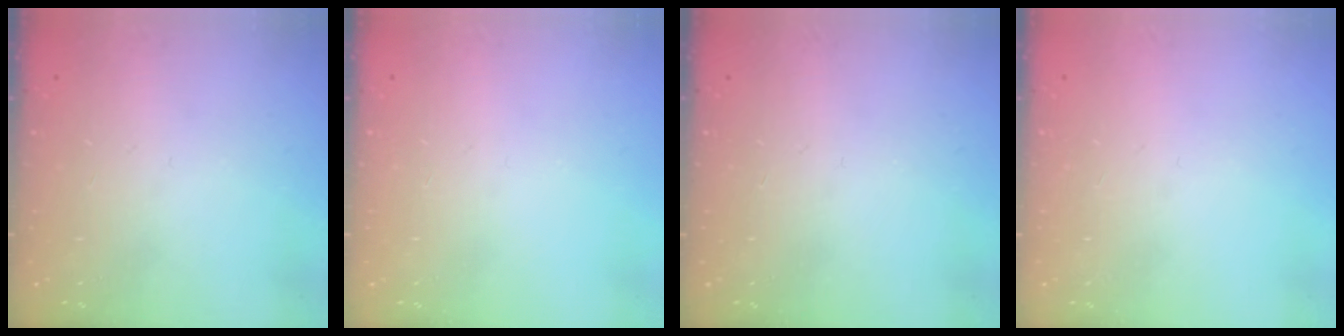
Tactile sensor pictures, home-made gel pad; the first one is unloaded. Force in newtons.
{"total": 0.0}
{"total": 0.0}
{"total": 0.0}